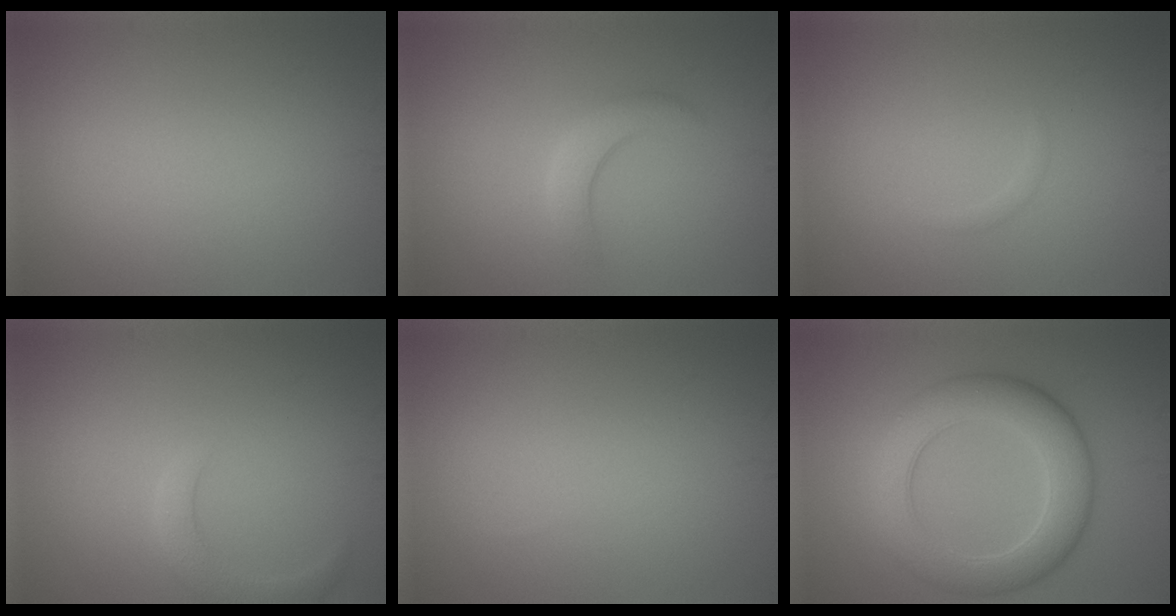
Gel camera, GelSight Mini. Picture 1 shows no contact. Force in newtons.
{"total": 2.5, "press": 2.5, "slide": 0.2}
{"total": 0.6, "press": 0.6, "slide": 0.0}
{"total": 2.7, "press": 2.7, "slide": 0.2}
{"total": 0.0}
{"total": 7.6, "press": 7.6, "slide": 0.1}